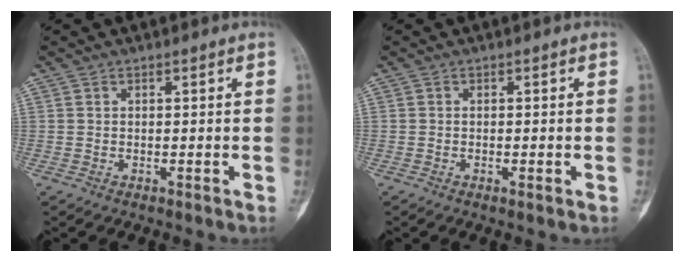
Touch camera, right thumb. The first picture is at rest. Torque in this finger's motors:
{"motor_torque": [-0.36, 0.10, -0.40, 0.03, -0.05]}